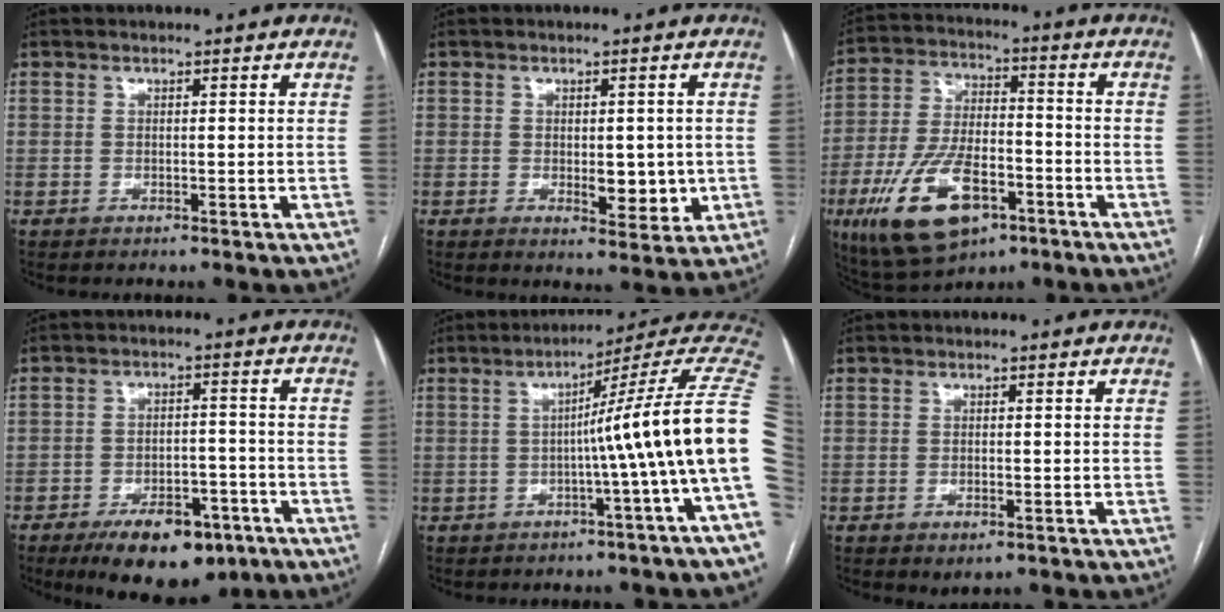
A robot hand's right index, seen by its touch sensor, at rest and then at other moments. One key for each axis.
{"total": 5.4, "fx": -0.5, "fy": 2.7, "fz": 4.7, "tx": -0.058, "ty": -0.006, "tz": 0.002}
{"total": 16.1, "fx": -7.5, "fy": 7.1, "fz": 12.3, "tx": -0.252, "ty": -0.001, "tz": -0.124}
{"total": 11.7, "fx": -7.6, "fy": 5.2, "fz": 7.2, "tx": -0.102, "ty": 0.002, "tz": -0.113}
{"total": 15.0, "fx": -0.8, "fy": -2.5, "fz": 14.8, "tx": -0.168, "ty": 0.023, "tz": -0.025}
{"total": 1.9, "fx": -0.9, "fy": 0.8, "fz": 1.5, "tx": -0.024, "ty": -0.003, "tz": -0.005}